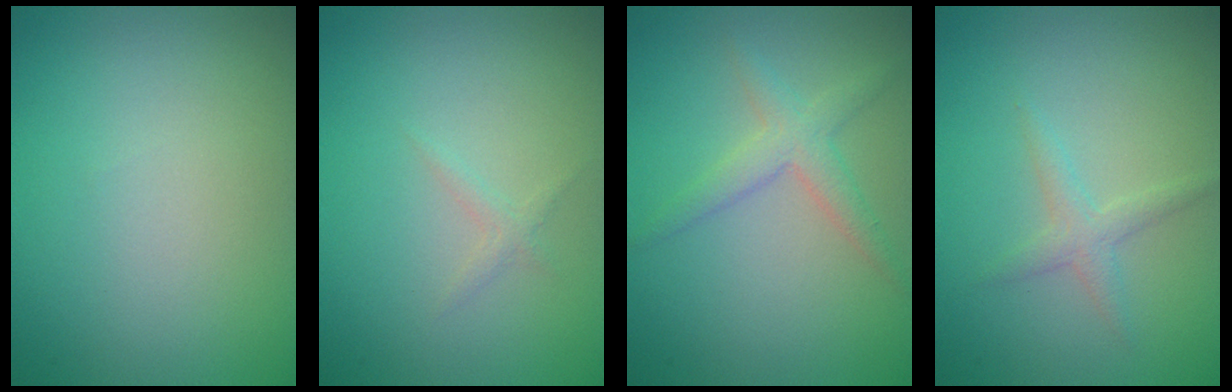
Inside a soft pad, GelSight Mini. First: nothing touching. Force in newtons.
{"total": 0.8, "press": 0.8, "slide": 0.1}
{"total": 2.4, "press": 2.4, "slide": 0.1}
{"total": 1.5, "press": 1.5, "slide": 0.1}